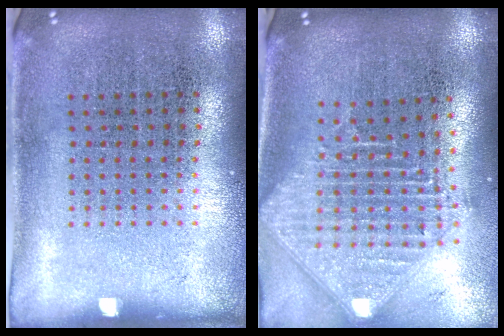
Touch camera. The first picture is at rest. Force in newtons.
{"total": 2.4, "press": 1.8, "slide": 1.5}